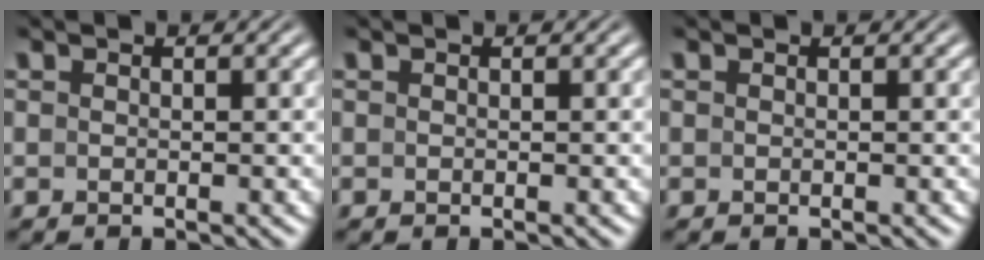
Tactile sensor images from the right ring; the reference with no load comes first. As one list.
[{"total": 0.0}, {"total": 0.0}]